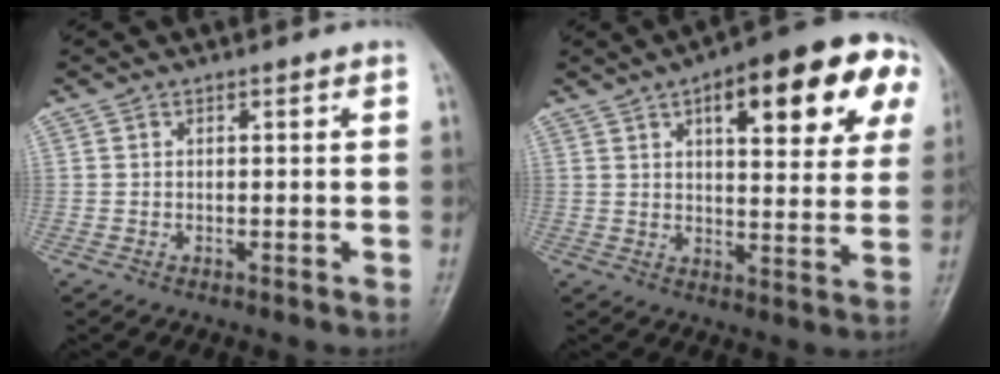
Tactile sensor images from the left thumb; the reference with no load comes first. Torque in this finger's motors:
{"motor_torque": [1.05, 1.11, 1.99, -0.79, 0.26]}